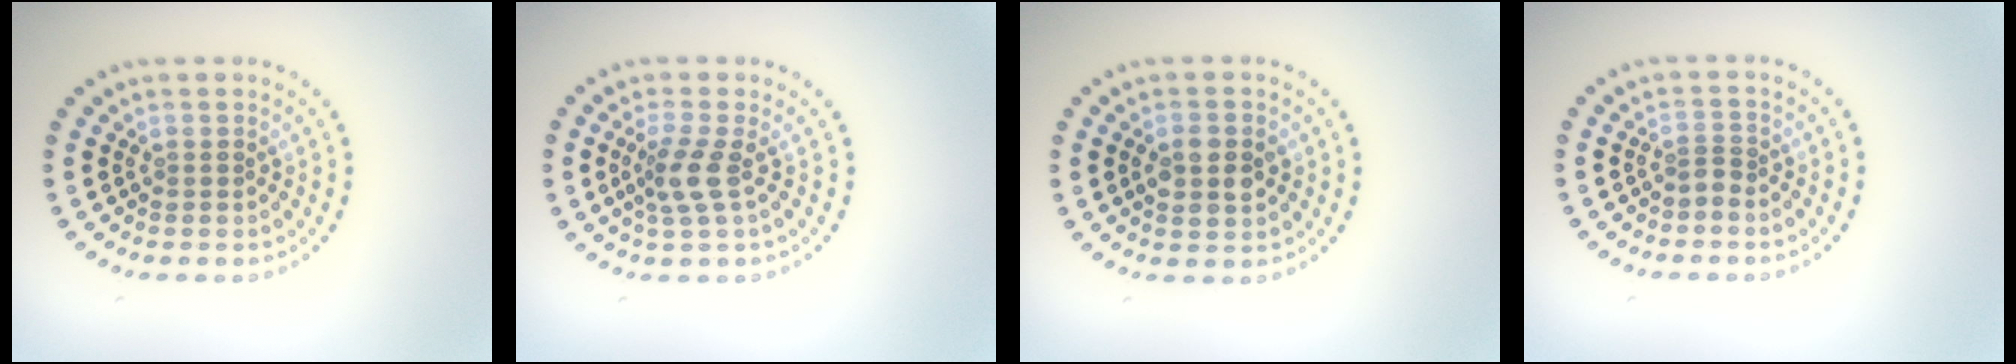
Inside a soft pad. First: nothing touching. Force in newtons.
{"total": 2.5, "press": 1.9, "slide": 1.6}
{"total": 2.8, "press": 2.8, "slide": 0.0}
{"total": 0.9, "press": 0.5, "slide": 0.7}